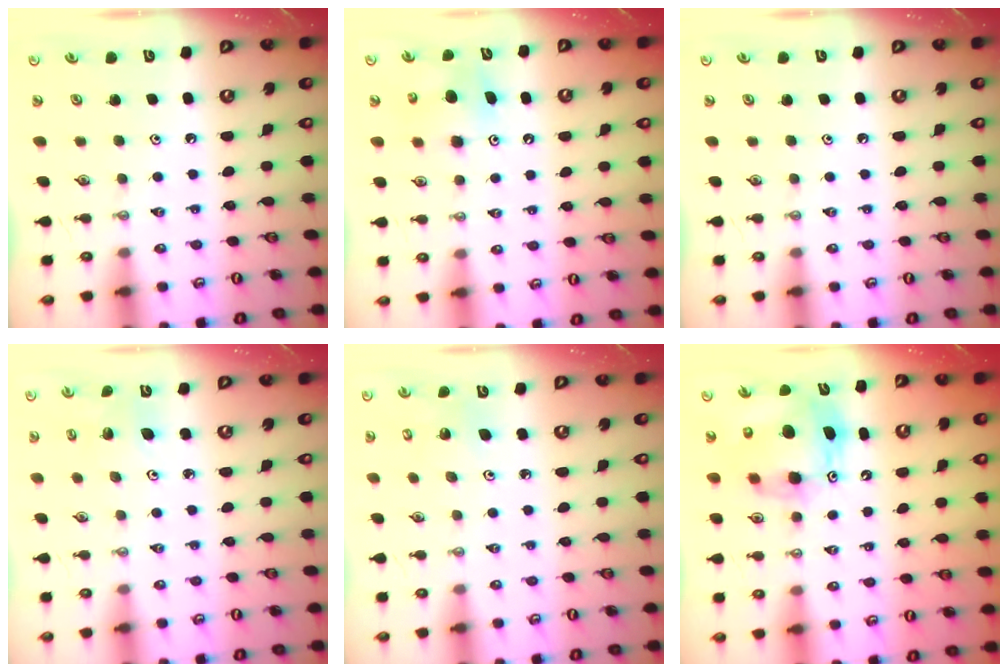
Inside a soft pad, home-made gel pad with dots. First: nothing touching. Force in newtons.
{"total": 8.1, "press": 8.0, "slide": 0.7}
{"total": 0.0}
{"total": 3.3, "press": 2.3, "slide": 2.4}
{"total": 4.7, "press": 4.6, "slide": 1.2}
{"total": 12.6, "press": 12.5, "slide": 1.5}